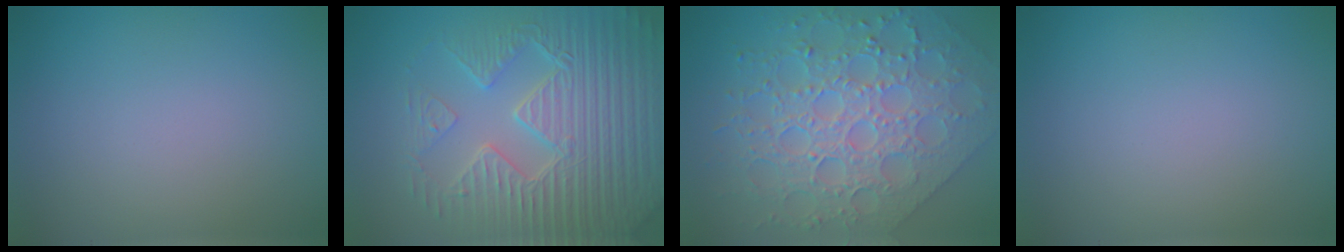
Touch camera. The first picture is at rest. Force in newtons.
{"total": 8.3, "press": 6.4, "slide": 5.2}
{"total": 7.2, "press": 6.0, "slide": 3.9}
{"total": 0.0}